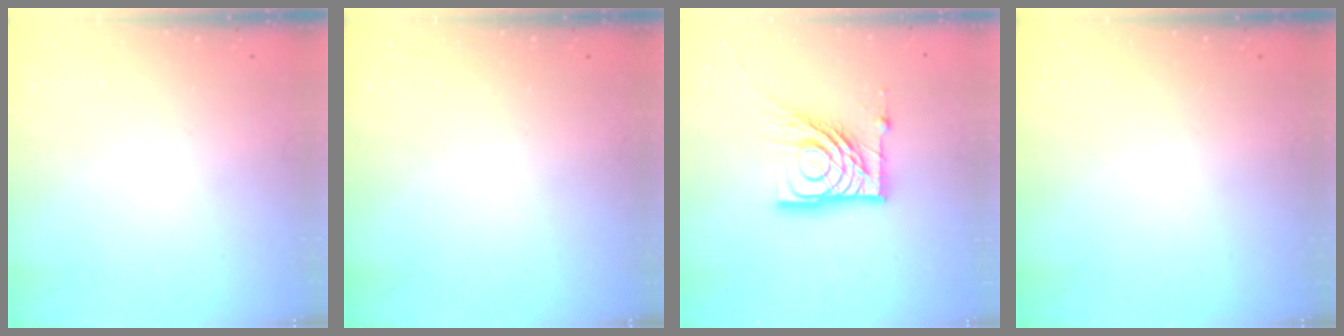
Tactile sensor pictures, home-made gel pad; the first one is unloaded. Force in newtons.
{"total": 0.0}
{"total": 15.9, "press": 15.8, "slide": 1.4}
{"total": 0.0}